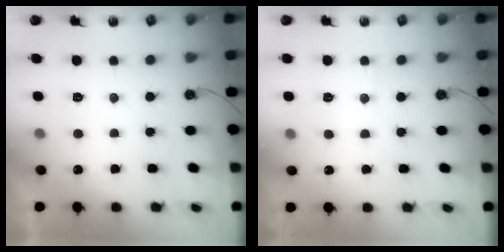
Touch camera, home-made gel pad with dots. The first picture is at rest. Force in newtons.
{"total": 4.0, "press": 3.9, "slide": 0.6}